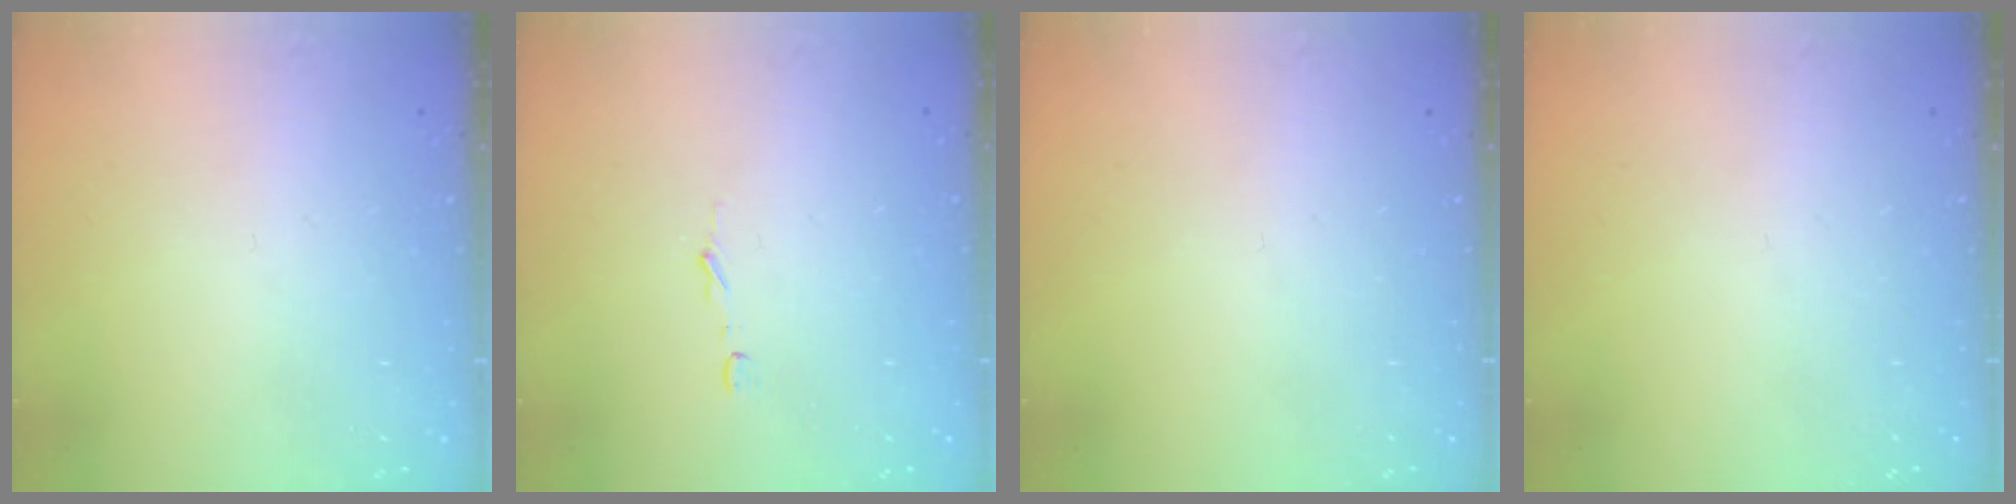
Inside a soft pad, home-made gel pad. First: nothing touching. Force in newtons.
{"total": 2.8, "press": 2.8, "slide": 0.2}
{"total": 0.0}
{"total": 0.0}